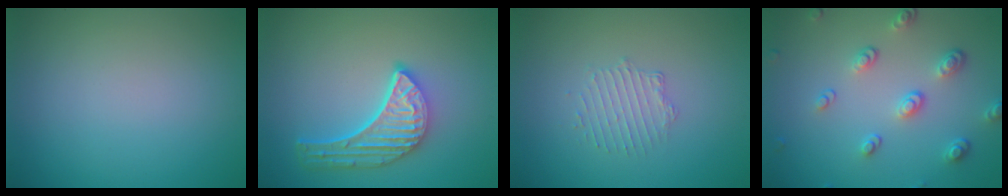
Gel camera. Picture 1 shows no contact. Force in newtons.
{"total": 5.1, "press": 3.8, "slide": 3.3}
{"total": 1.6, "press": 0.9, "slide": 1.3}
{"total": 3.5, "press": 2.7, "slide": 2.3}